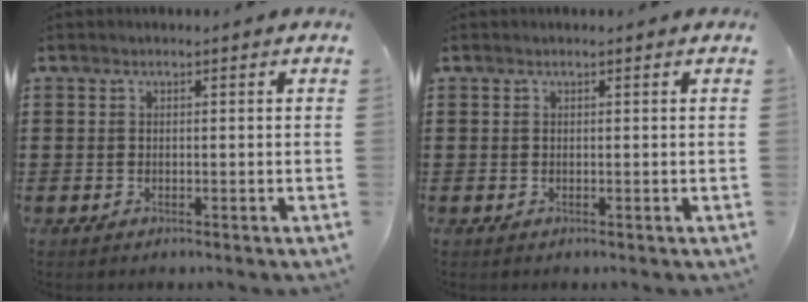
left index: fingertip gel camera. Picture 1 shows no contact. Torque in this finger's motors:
{"motor_torque": [0.12, 0.04, 0.00, -0.01]}